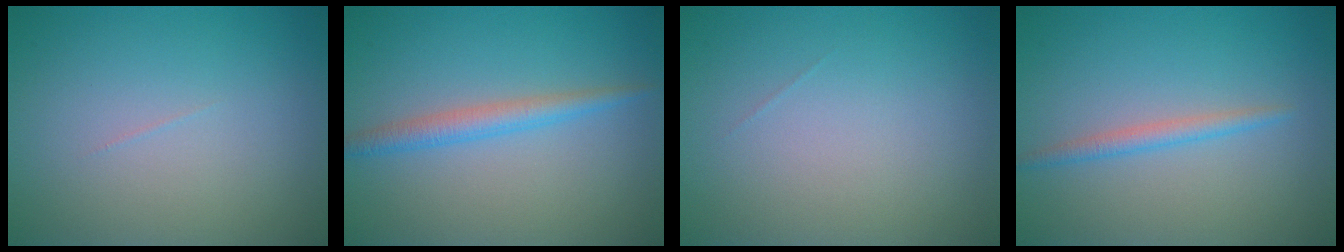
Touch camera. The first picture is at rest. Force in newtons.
{"total": 2.3, "press": 2.3, "slide": 0.1}
{"total": 0.0}
{"total": 1.6, "press": 1.6, "slide": 0.0}